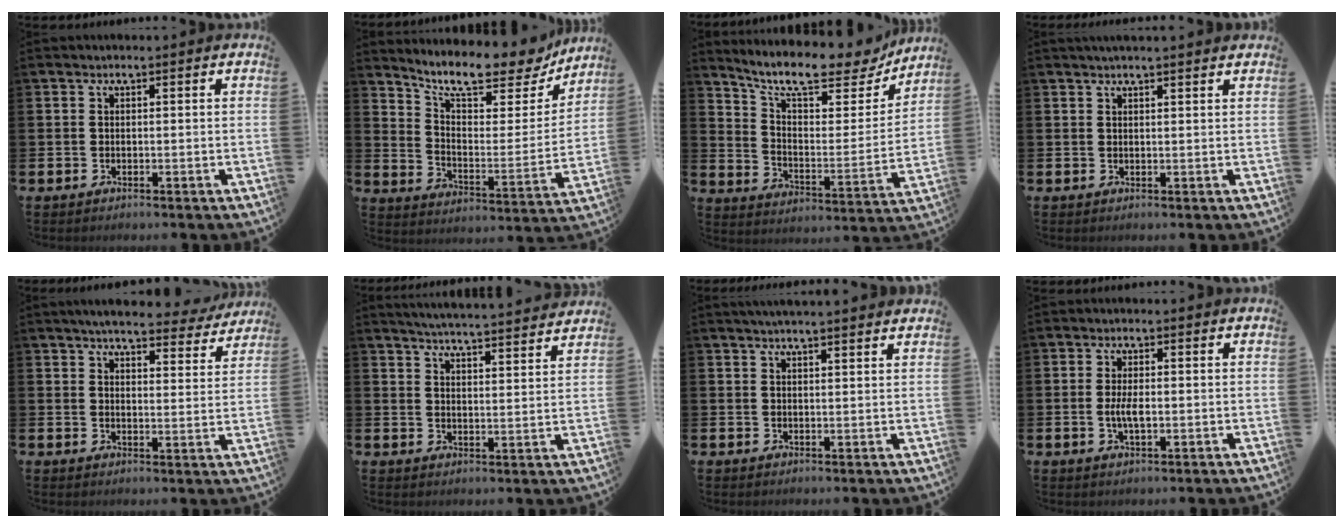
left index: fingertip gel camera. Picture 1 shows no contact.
{"total": 10.5, "force": [9.4, 2.2, 4.0], "torque": [-0.098, -0.066, 0.163]}
{"total": 11.2, "force": [9.9, 2.5, 4.6], "torque": [-0.115, -0.068, 0.167]}
{"total": 1.6, "force": [1.5, -0.1, 0.4], "torque": [-0.009, -0.002, 0.027]}
{"total": 5.4, "force": [5.0, 0.9, 1.8], "torque": [-0.043, -0.025, 0.085]}
{"total": 5.3, "force": [5.2, -0.3, 0.6], "torque": [-0.027, -0.039, 0.092]}
{"total": 2.9, "force": [2.8, -0.3, 0.6], "torque": [-0.017, -0.009, 0.052]}
{"total": 3.2, "force": [-0.3, 1.3, 2.9], "torque": [-0.052, -0.005, -0.010]}